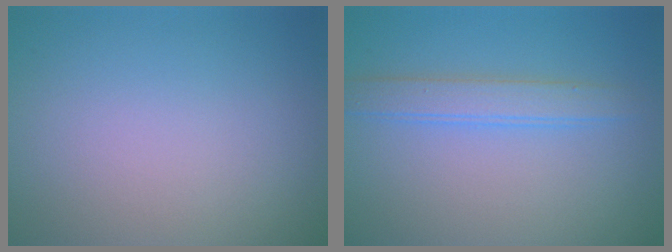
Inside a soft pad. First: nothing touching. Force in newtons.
{"total": 2.6, "press": 2.6, "slide": 0.1}